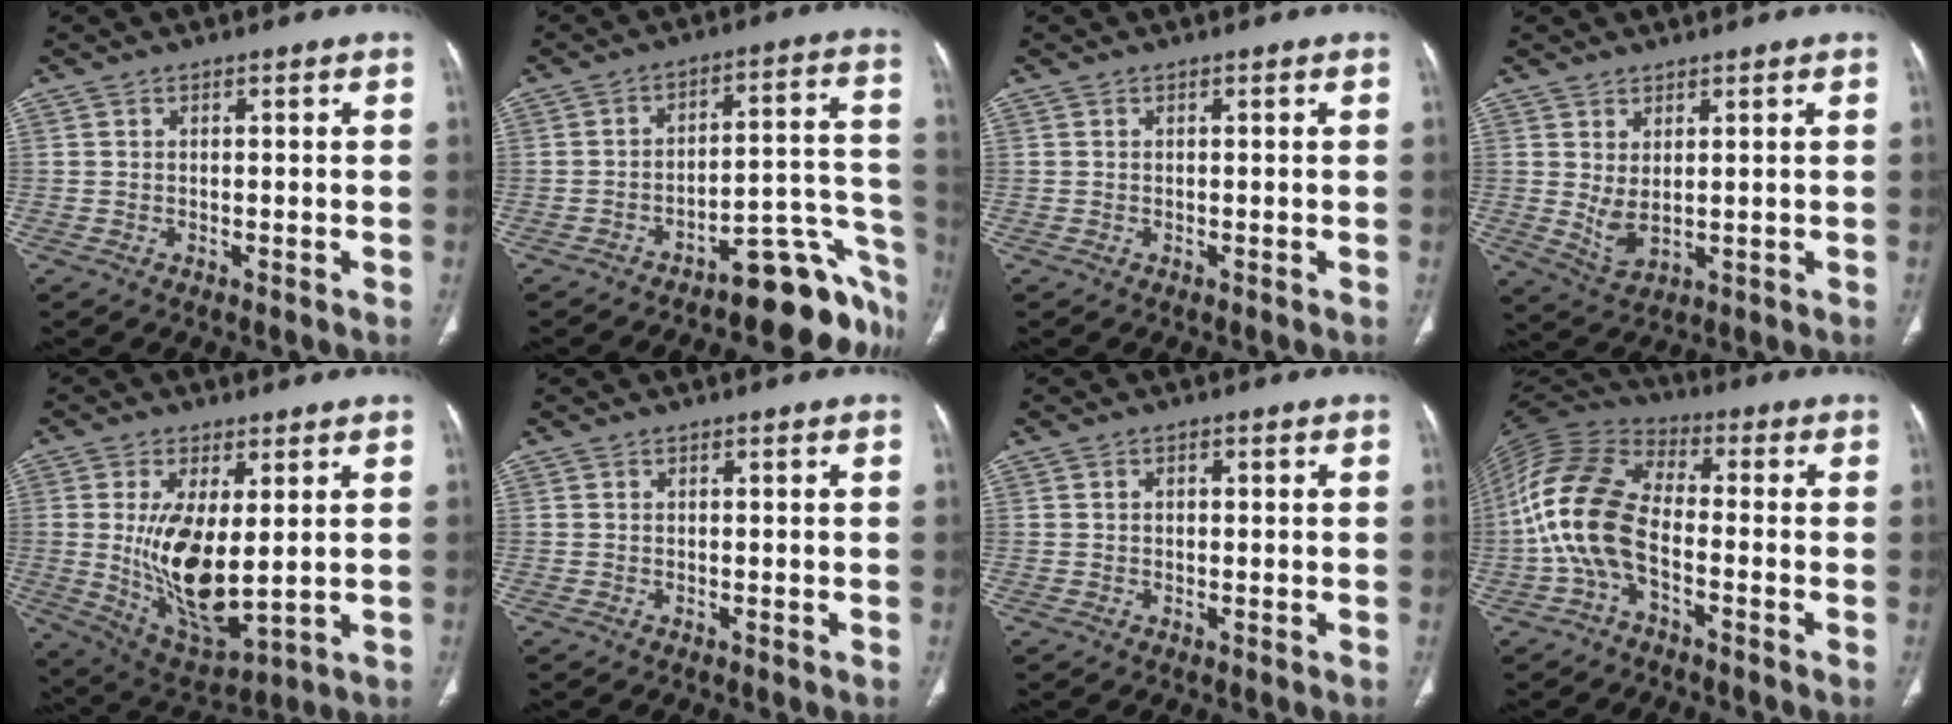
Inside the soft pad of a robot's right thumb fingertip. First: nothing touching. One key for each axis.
{"total": 15.0, "fx": -11.3, "fy": 4.3, "fz": 8.8, "tx": -0.030, "ty": 0.125, "tz": -0.156}
{"total": 0.0}
{"total": 4.5, "fx": 0.9, "fy": 2.2, "fz": 3.8, "tx": -0.072, "ty": -0.015, "tz": 0.030}
{"total": 14.8, "fx": 0.9, "fy": 6.3, "fz": 13.3, "tx": -0.237, "ty": -0.029, "tz": 0.037}
{"total": 0.0}
{"total": 0.8, "fx": 0.2, "fy": 0.6, "fz": 0.5, "tx": -0.006, "ty": 0.001, "tz": 0.002}
{"total": 14.2, "fx": -3.3, "fy": 7.6, "fz": 11.5, "tx": -0.250, "ty": 0.040, "tz": -0.074}